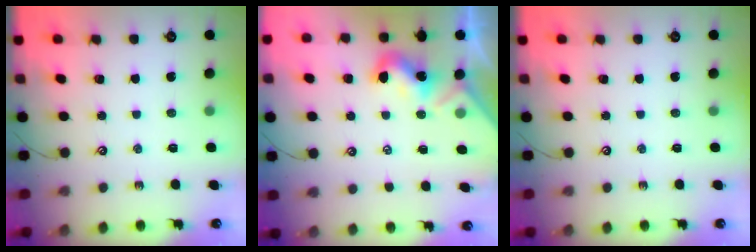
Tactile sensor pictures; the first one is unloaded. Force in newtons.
{"total": 1.9, "press": 1.9, "slide": 0.4}
{"total": 0.0}